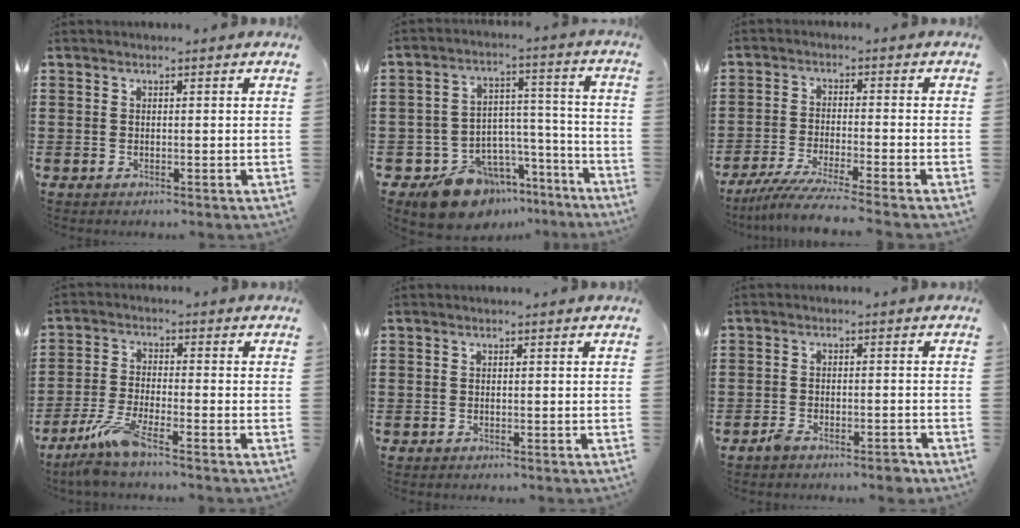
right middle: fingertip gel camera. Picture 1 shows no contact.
{"total": 11.8, "force": [-9.8, 6.1, 2.5], "torque": [-0.048, 0.049, -0.175]}
{"total": 5.1, "force": [-4.5, -0.5, 2.3], "torque": [-0.052, -0.020, -0.088]}
{"total": 6.5, "force": [-4.7, 0.7, 4.4], "torque": [-0.103, -0.016, -0.092]}
{"total": 0.0}
{"total": 3.1, "force": [-2.8, 0.7, 1.2], "torque": [-0.020, 0.007, -0.054]}